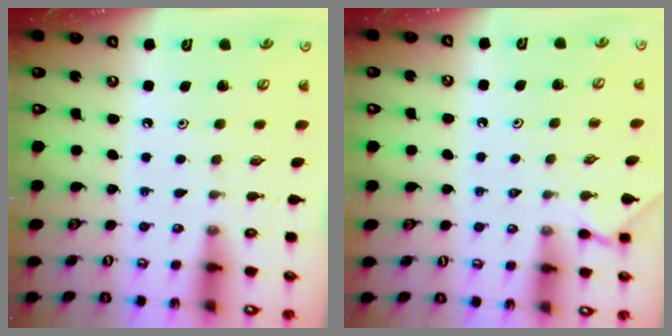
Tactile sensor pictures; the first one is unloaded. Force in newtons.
{"total": 1.4, "press": 1.4, "slide": 0.2}